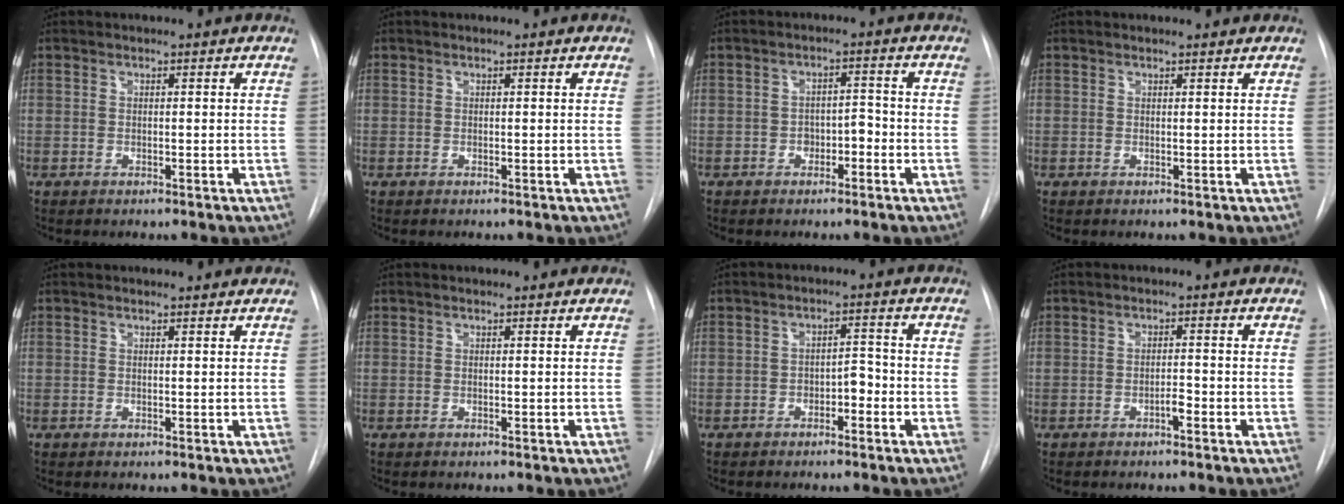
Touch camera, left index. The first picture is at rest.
{"total": 0.0}
{"total": 3.0, "force": [-1.9, 1.7, 1.6], "torque": [-0.019, 0.007, -0.027]}
{"total": 1.8, "force": [1.8, 0.3, 0.2], "torque": [-0.008, 0.010, 0.017]}
{"total": 2.8, "force": [2.8, 0.5, 0.4], "torque": [-0.009, 0.009, 0.026]}
{"total": 1.0, "force": [1.0, 0.1, 0.1], "torque": [-0.008, 0.008, 0.009]}
{"total": 3.0, "force": [-2.0, 1.3, 1.8], "torque": [-0.025, 0.006, -0.033]}
{"total": 1.4, "force": [-1.2, 0.1, 0.7], "torque": [-0.013, -0.004, -0.022]}